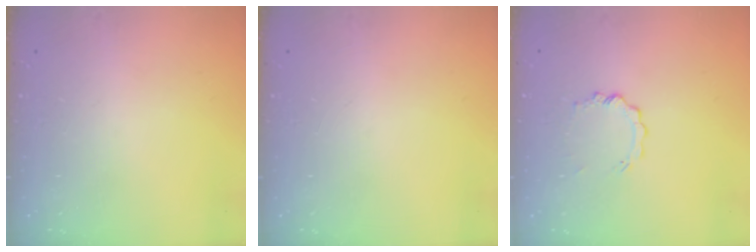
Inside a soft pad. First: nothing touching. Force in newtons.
{"total": 0.0}
{"total": 3.4, "press": 3.4, "slide": 0.3}